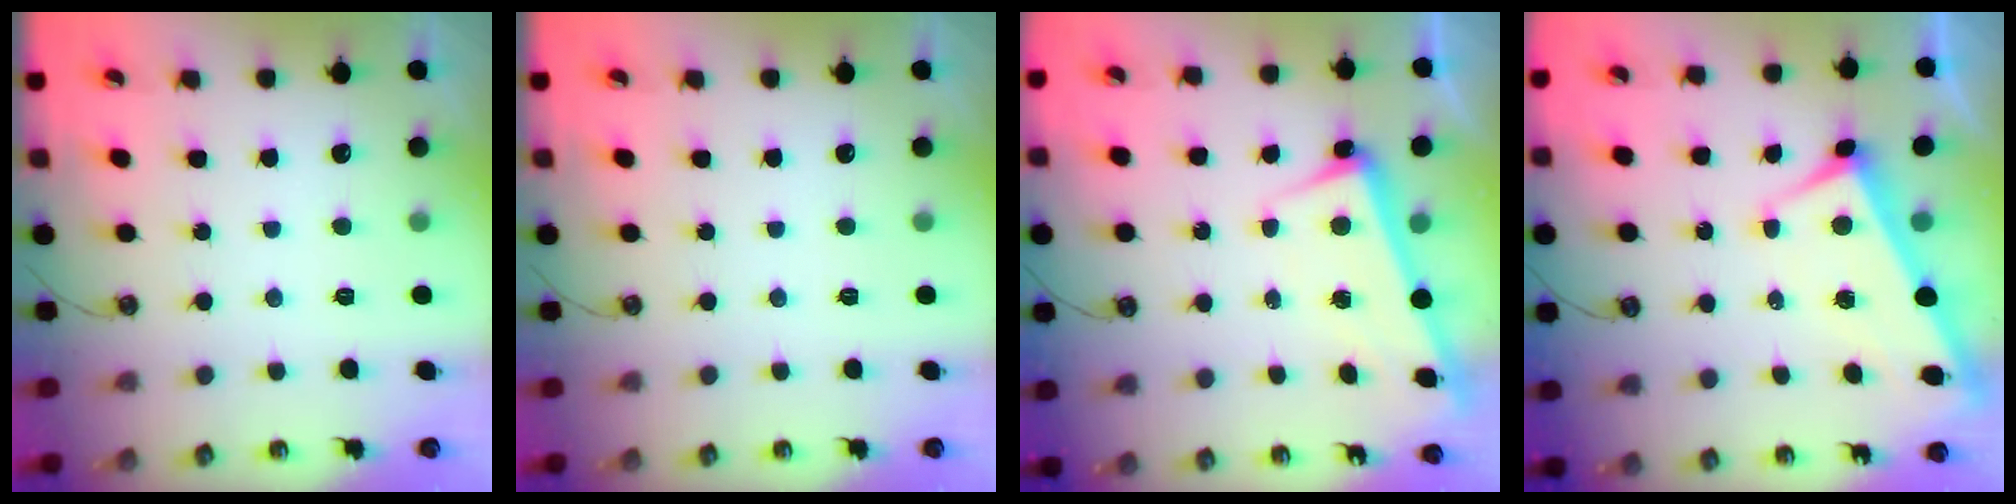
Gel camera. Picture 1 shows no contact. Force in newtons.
{"total": 0.0}
{"total": 2.6, "press": 2.4, "slide": 1.1}
{"total": 2.9, "press": 2.8, "slide": 0.9}